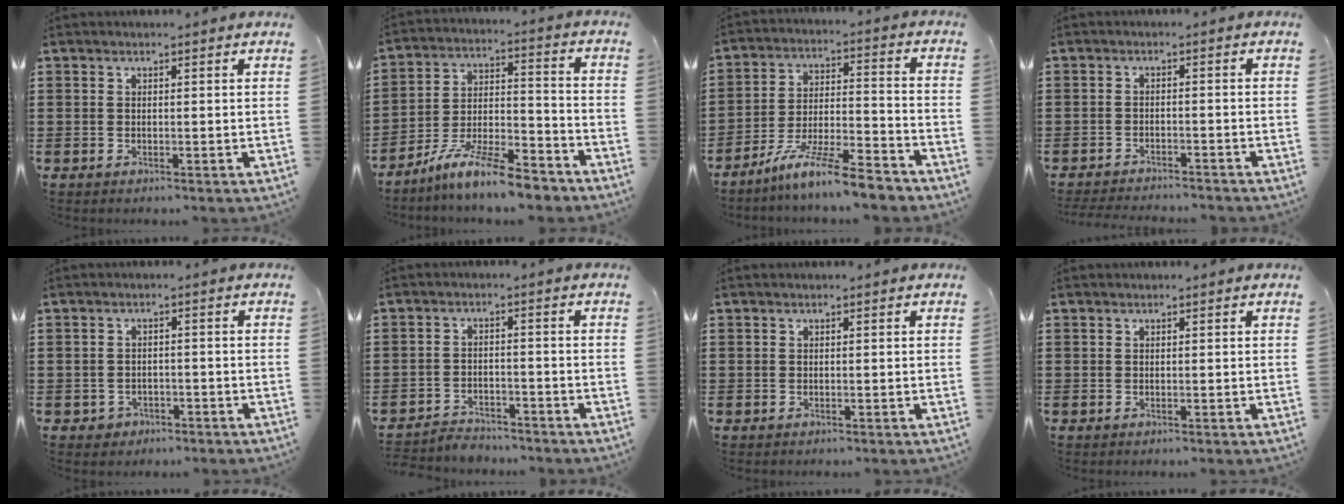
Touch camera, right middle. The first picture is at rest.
{"total": 10.0, "force": [-8.7, 0.9, 4.8], "torque": [-0.089, 0.016, -0.168]}
{"total": 9.5, "force": [-8.1, 0.2, 4.8], "torque": [-0.094, 0.007, -0.158]}
{"total": 2.5, "force": [-2.5, 0.0, 0.3], "torque": [-0.009, -0.003, -0.051]}
{"total": 1.6, "force": [-1.3, 0.9, 0.0], "torque": [-0.006, 0.001, -0.031]}
{"total": 3.4, "force": [-3.4, 0.6, 0.0], "torque": [-0.006, 0.002, -0.072]}
{"total": 0.0}
{"total": 0.0}